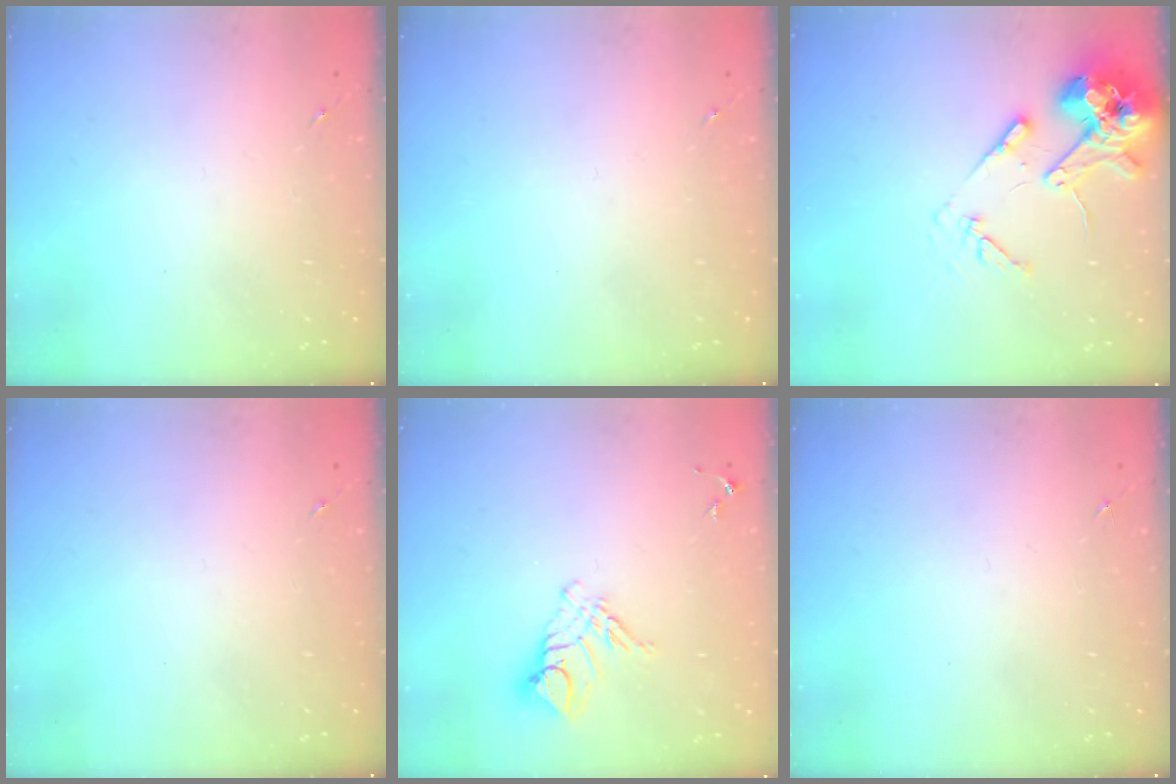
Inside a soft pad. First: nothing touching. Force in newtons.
{"total": 0.0}
{"total": 14.9, "press": 14.7, "slide": 2.3}
{"total": 0.0}
{"total": 9.9, "press": 9.8, "slide": 1.1}
{"total": 0.0}